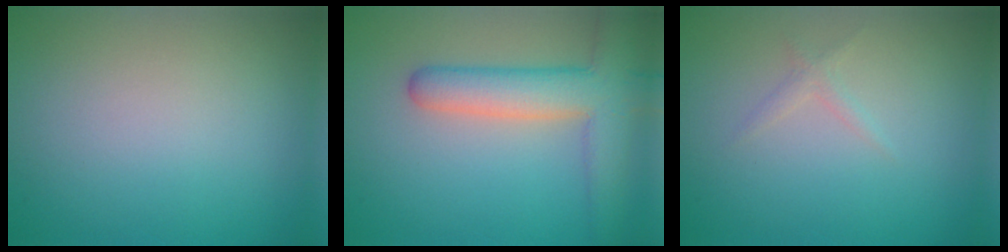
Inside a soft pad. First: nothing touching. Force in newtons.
{"total": 6.8, "press": 6.7, "slide": 0.6}
{"total": 0.9, "press": 0.9, "slide": 0.0}